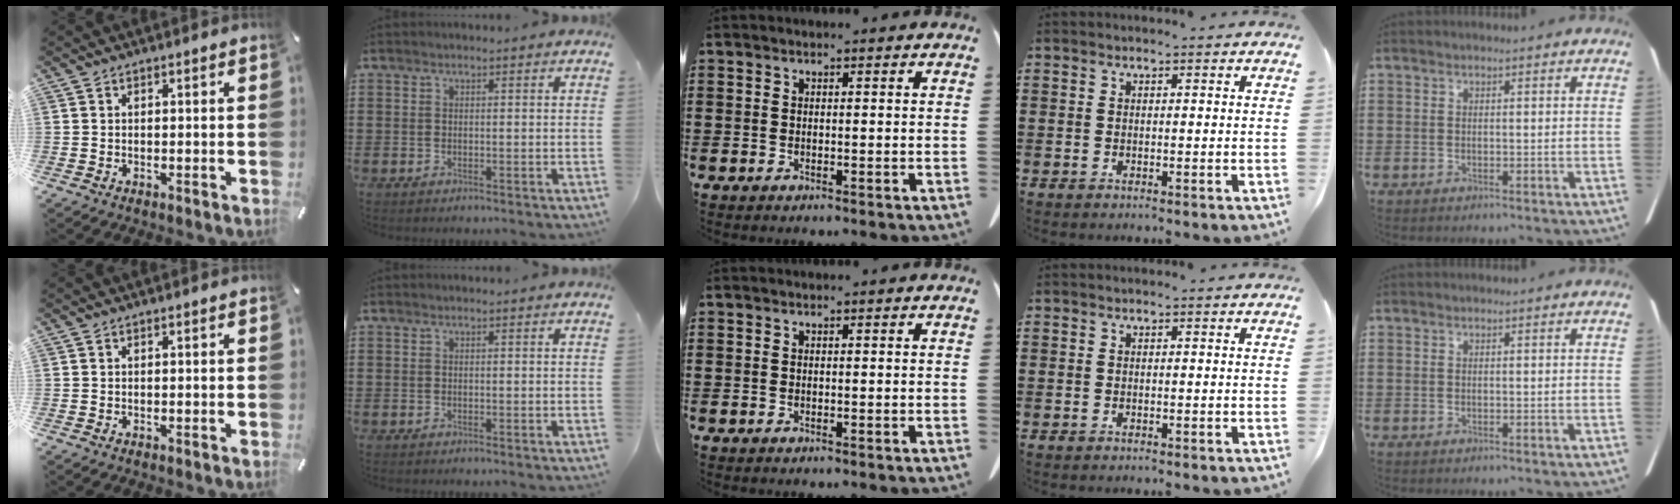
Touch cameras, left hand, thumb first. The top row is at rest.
{}